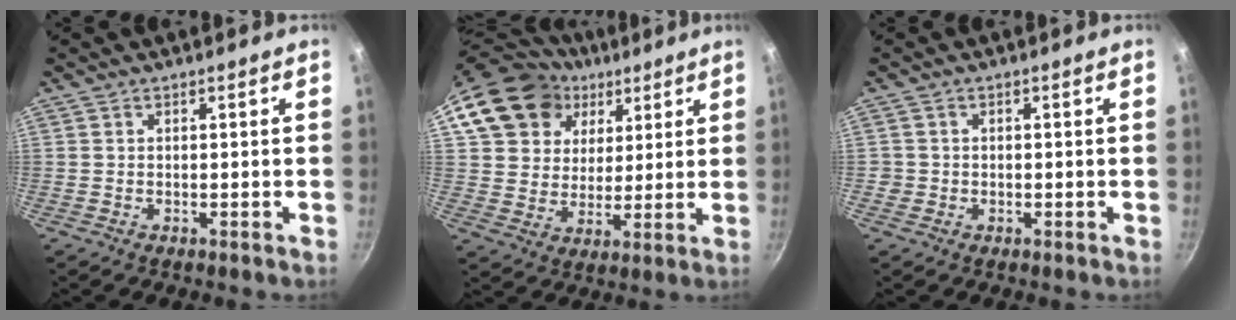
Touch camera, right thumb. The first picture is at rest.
{"total": 19.3, "force": [8.6, 15.3, 8.1], "torque": [-0.140, 0.015, 0.154]}
{"total": 1.3, "force": [-0.3, 1.3, 0.2], "torque": [0.001, 0.005, -0.004]}